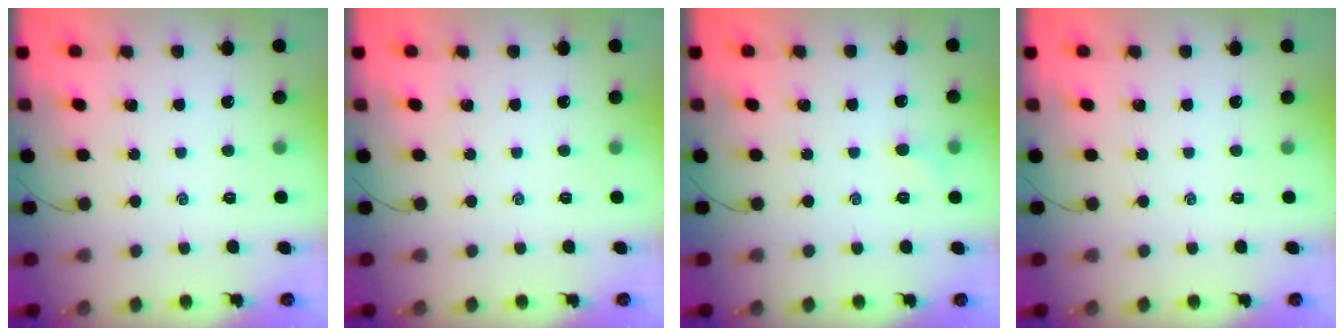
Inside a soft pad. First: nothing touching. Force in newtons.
{"total": 0.0}
{"total": 4.3, "press": 4.1, "slide": 1.2}
{"total": 0.0}